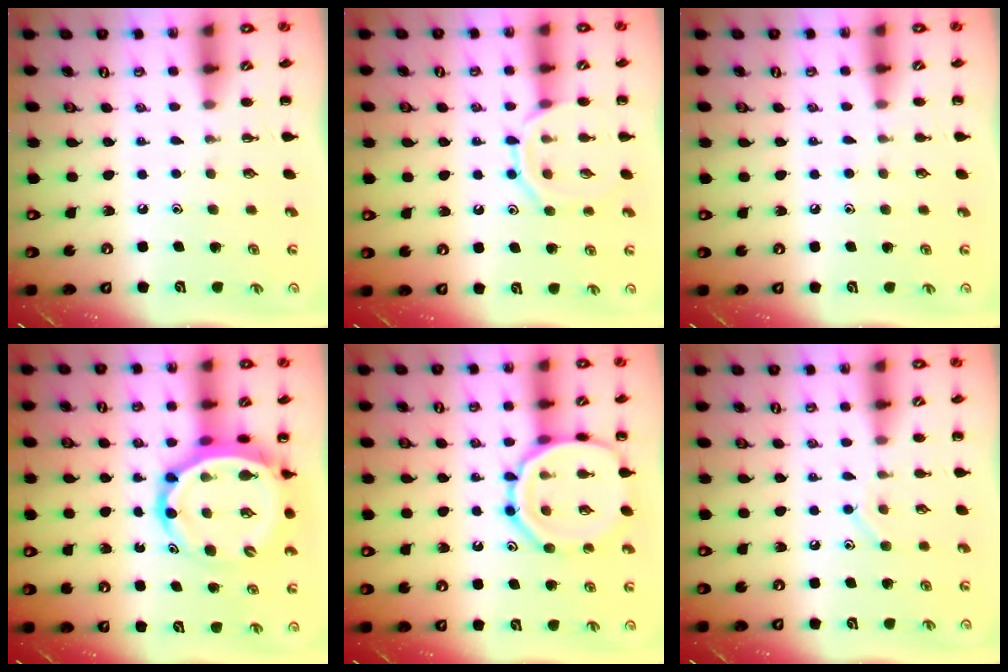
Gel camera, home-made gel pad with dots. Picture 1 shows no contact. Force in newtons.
{"total": 10.6, "press": 10.6, "slide": 0.7}
{"total": 5.2, "press": 4.9, "slide": 1.7}
{"total": 11.2, "press": 10.8, "slide": 3.0}
{"total": 15.3, "press": 15.2, "slide": 1.1}
{"total": 7.4, "press": 7.2, "slide": 1.4}